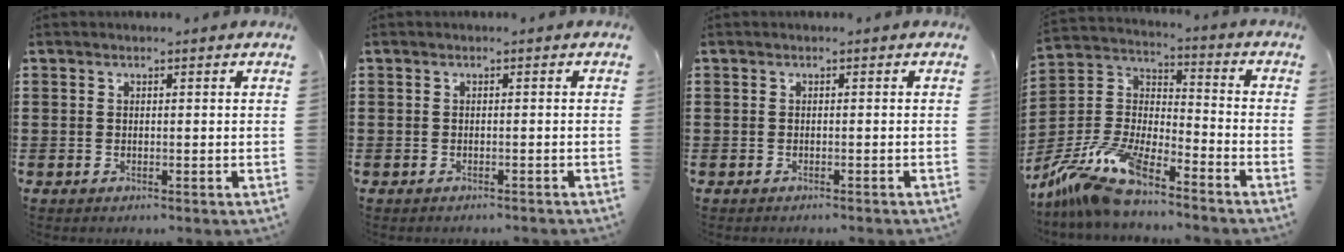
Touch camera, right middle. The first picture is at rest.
{"total": 0.5, "force": [-0.5, 0.1, 0.0], "torque": [-0.001, 0.001, -0.012]}
{"total": 0.5, "force": [-0.5, 0.0, 0.0], "torque": [-0.001, 0.000, -0.011]}
{"total": 11.9, "force": [-9.7, 2.5, 6.4], "torque": [-0.156, 0.009, -0.200]}